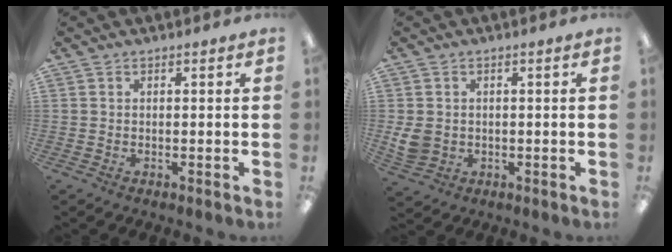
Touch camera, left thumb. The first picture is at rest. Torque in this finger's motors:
{"motor_torque": [-0.37, 0.57, 0.35, -0.27, 0.05]}